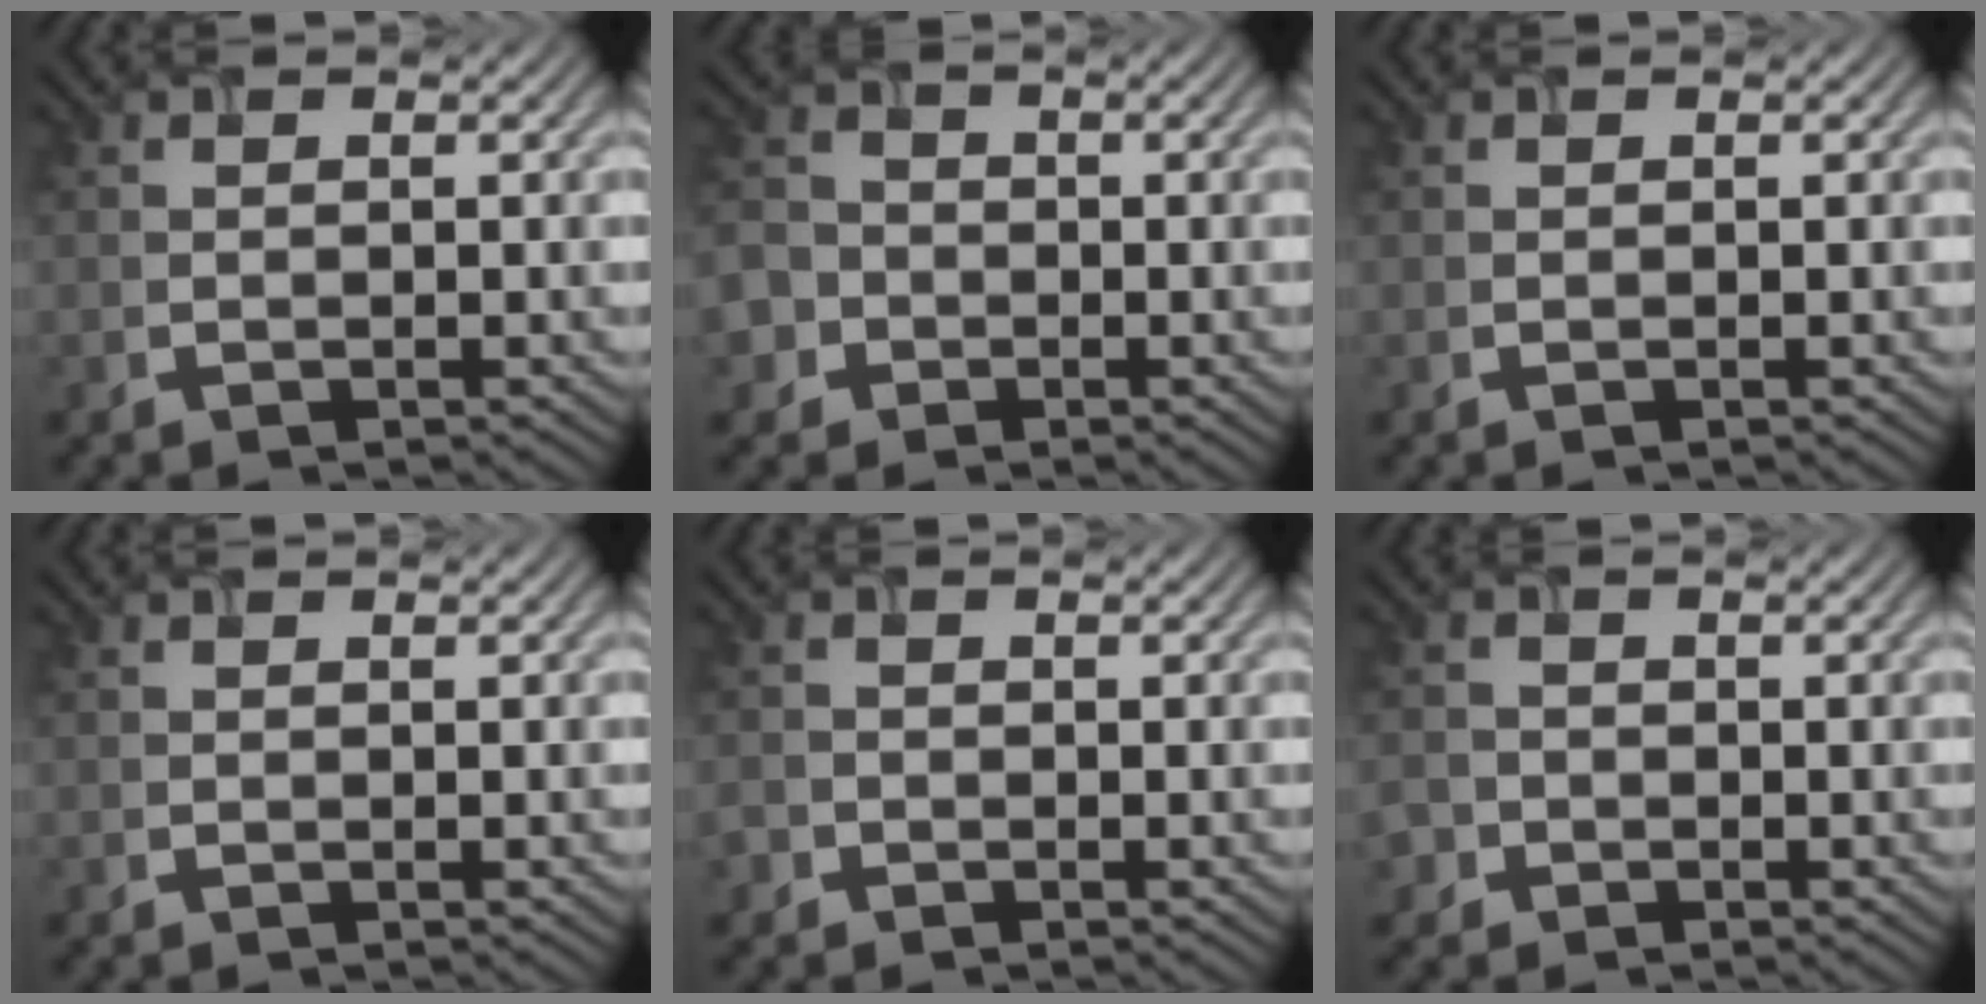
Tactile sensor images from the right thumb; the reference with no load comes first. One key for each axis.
{"total": 4.3, "fx": -1.8, "fy": 3.8, "fz": 0.9, "tx": -0.018, "ty": -0.009, "tz": -0.051}
{"total": 0.0}
{"total": 0.0}
{"total": 1.5, "fx": -1.1, "fy": 1.0, "fz": 0.0, "tx": 0.001, "ty": -0.011, "tz": -0.023}
{"total": 2.2, "fx": -1.3, "fy": 1.7, "fz": 0.1, "tx": 0.000, "ty": -0.011, "tz": -0.028}